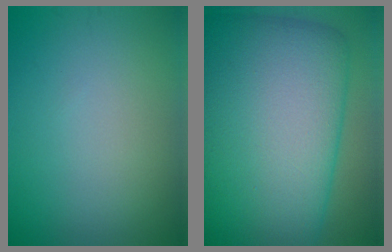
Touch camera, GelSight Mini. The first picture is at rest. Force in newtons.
{"total": 20.2, "press": 20.2, "slide": 0.5}